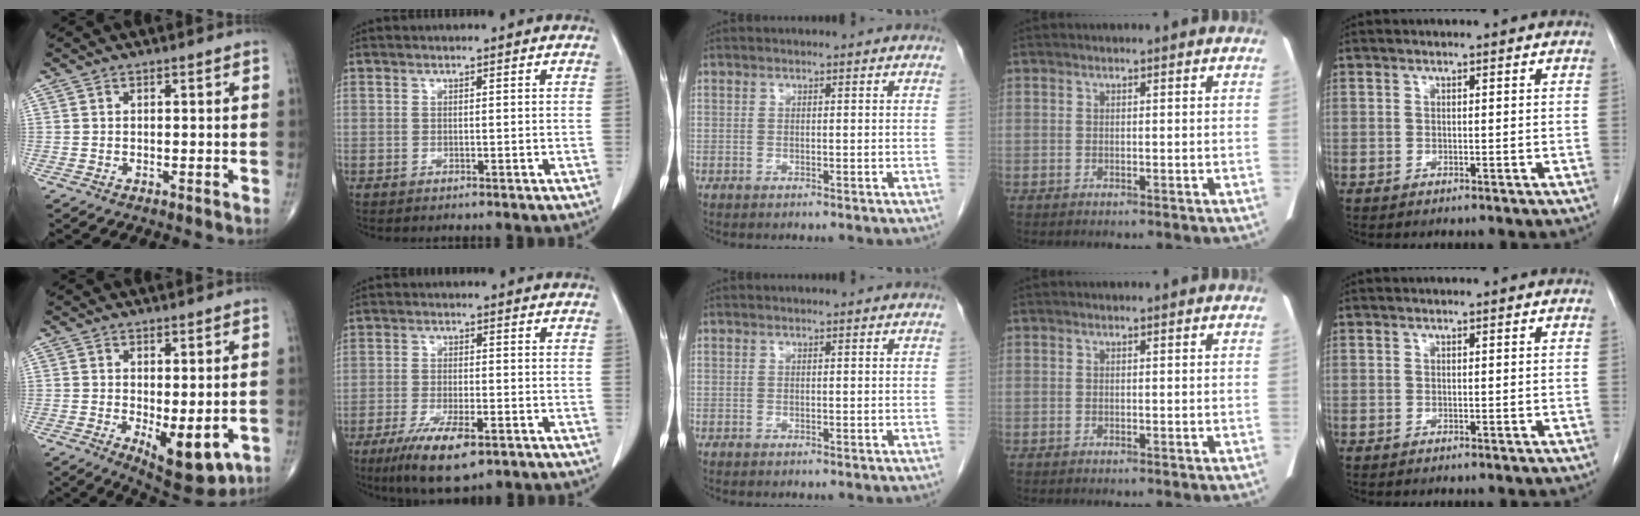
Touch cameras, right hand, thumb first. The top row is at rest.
{"thumb": {"total": 9.1, "force": [-2.0, 3.8, 8.0], "torque": [-0.098, -0.020, -0.016]}, "index": {"total": 9.0, "force": [-5.2, 2.2, 7.0], "torque": [-0.125, -0.018, -0.082]}}